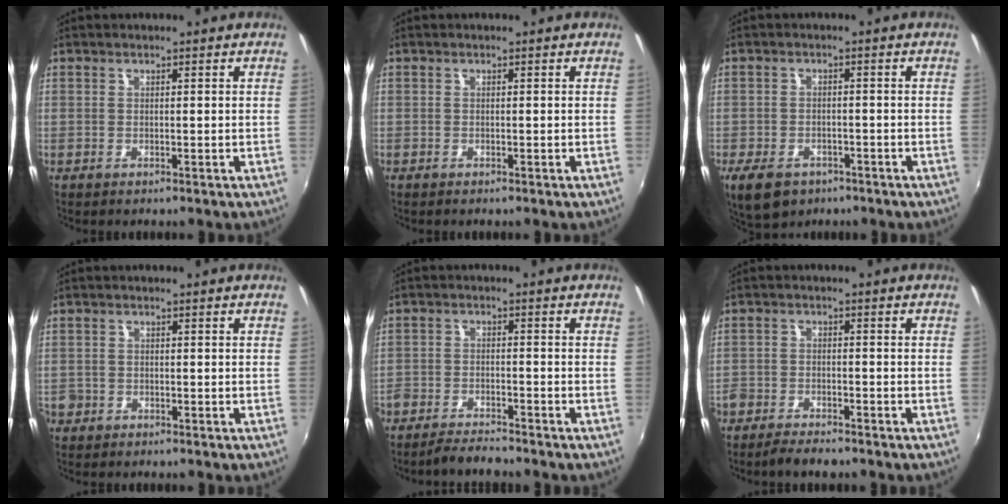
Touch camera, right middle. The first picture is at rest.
{"total": 0.0}
{"total": 7.9, "force": [-4.9, 4.8, 4.0], "torque": [-0.096, -0.020, -0.081]}
{"total": 2.2, "force": [-1.3, 1.8, 0.4], "torque": [-0.015, -0.002, -0.024]}
{"total": 6.2, "force": [-5.7, 1.2, 2.2], "torque": [-0.063, -0.014, -0.102]}
{"total": 6.0, "force": [-5.2, 2.0, 2.3], "torque": [-0.068, -0.014, -0.093]}